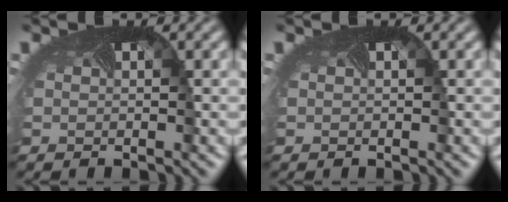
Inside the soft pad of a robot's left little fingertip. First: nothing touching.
{"total": 0.0}